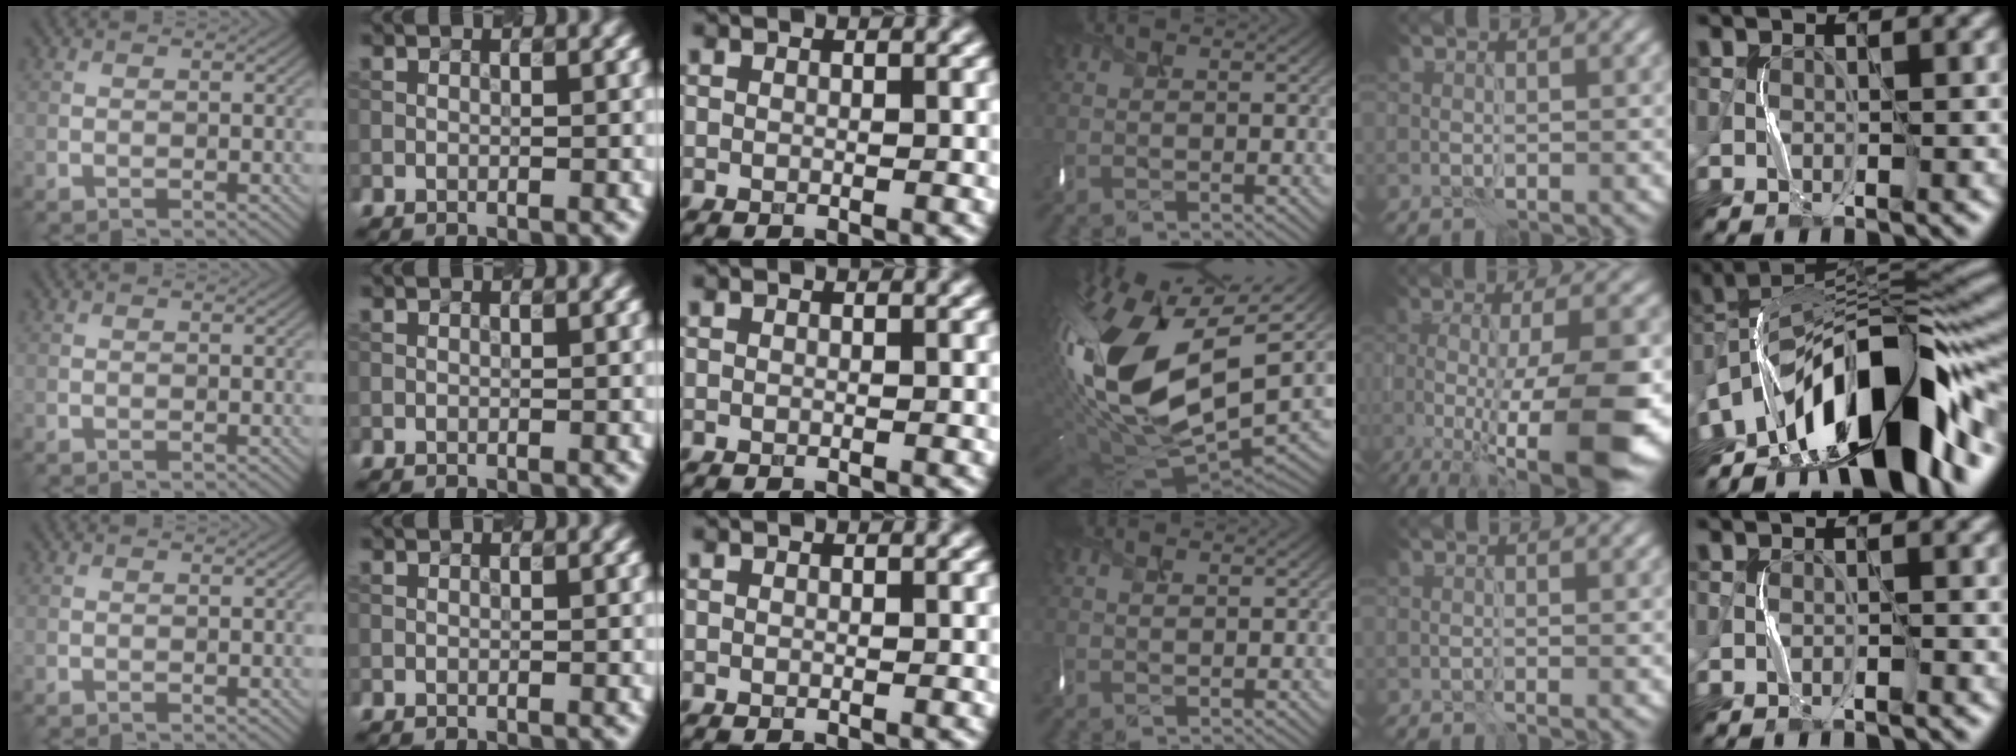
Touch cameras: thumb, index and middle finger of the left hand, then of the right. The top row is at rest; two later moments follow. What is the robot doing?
{"motion": "shake", "object": "box of matches"}